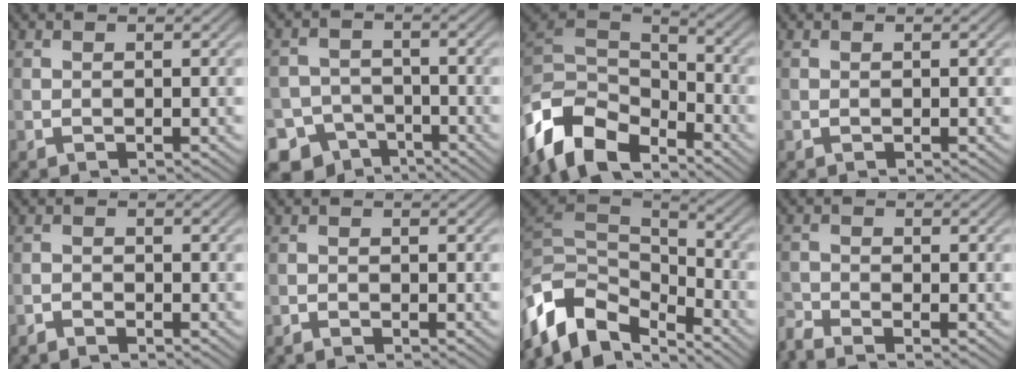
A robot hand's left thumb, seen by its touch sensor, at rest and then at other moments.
{"total": 8.6, "force": [-6.2, 5.7, 1.8], "torque": [-0.031, -0.018, -0.102]}
{"total": 12.1, "force": [-7.7, 6.7, 6.5], "torque": [-0.154, -0.004, -0.161]}
{"total": 0.0}
{"total": 1.3, "force": [-1.3, 0.3, 0.3], "torque": [-0.006, -0.001, -0.028]}
{"total": 0.9, "force": [-0.9, 0.2, 0.2], "torque": [-0.003, -0.001, -0.019]}
{"total": 12.5, "force": [-6.6, 7.1, 8.0], "torque": [-0.183, -0.008, -0.120]}
{"total": 2.9, "force": [-2.7, 0.3, 1.1], "torque": [-0.029, -0.012, -0.066]}